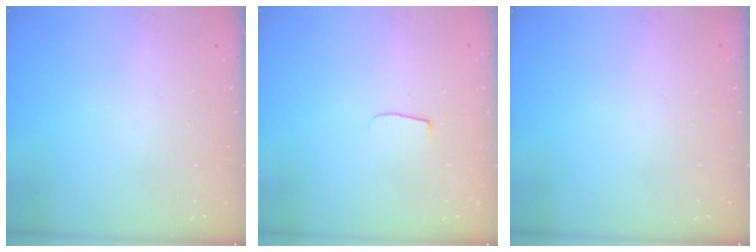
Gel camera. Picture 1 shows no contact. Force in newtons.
{"total": 5.3, "press": 5.3, "slide": 0.5}
{"total": 0.0}